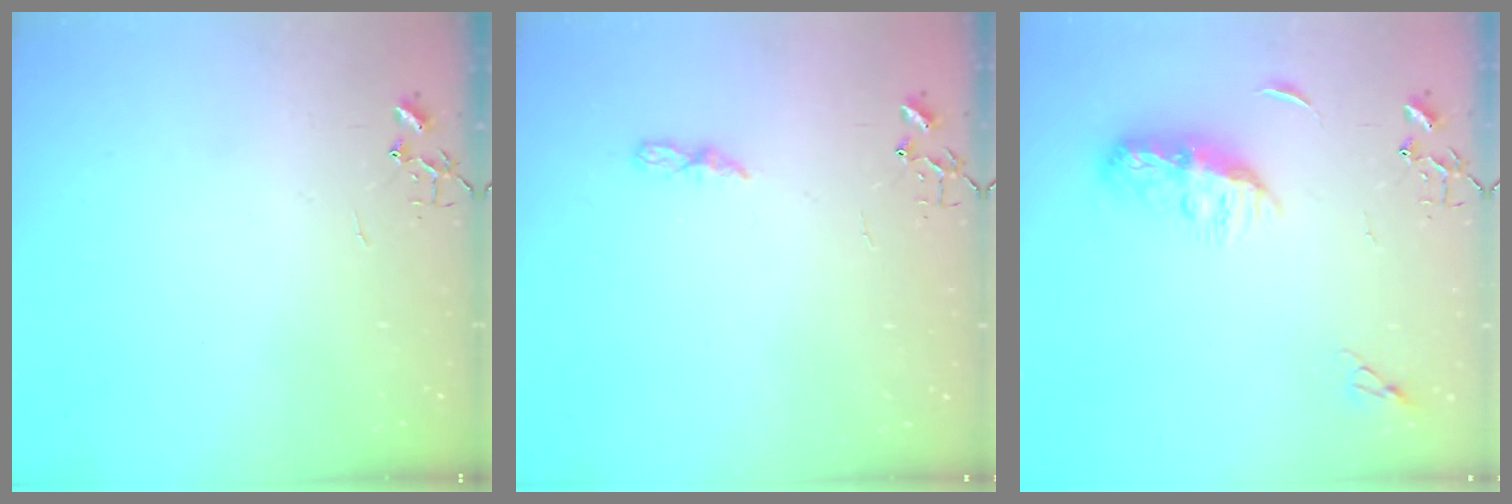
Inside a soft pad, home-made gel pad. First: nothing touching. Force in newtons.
{"total": 5.5, "press": 5.4, "slide": 0.4}
{"total": 9.8, "press": 9.8, "slide": 0.5}